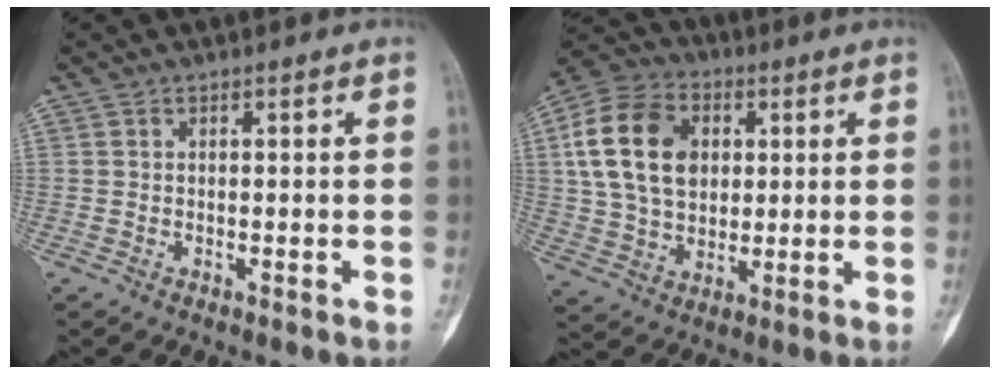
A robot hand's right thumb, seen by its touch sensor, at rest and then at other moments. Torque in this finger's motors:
{"motor_torque": [1.83, 2.59, 1.41, 0.25, 0.48]}